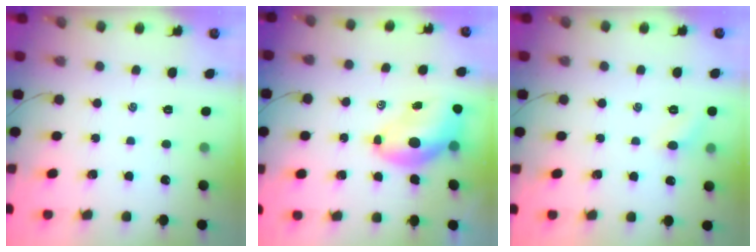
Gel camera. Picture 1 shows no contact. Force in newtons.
{"total": 8.7, "press": 8.3, "slide": 2.4}
{"total": 5.6, "press": 5.4, "slide": 1.6}